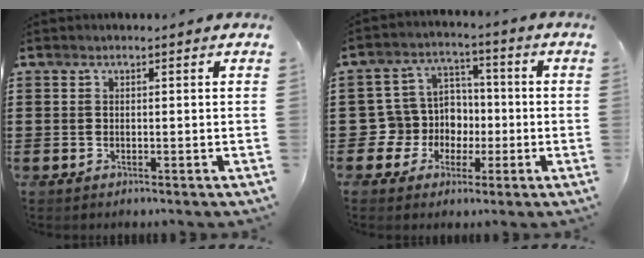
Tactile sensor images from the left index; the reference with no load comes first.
{"total": 7.9, "force": [-0.6, 7.7, 1.7], "torque": [-0.088, -0.003, -0.011]}